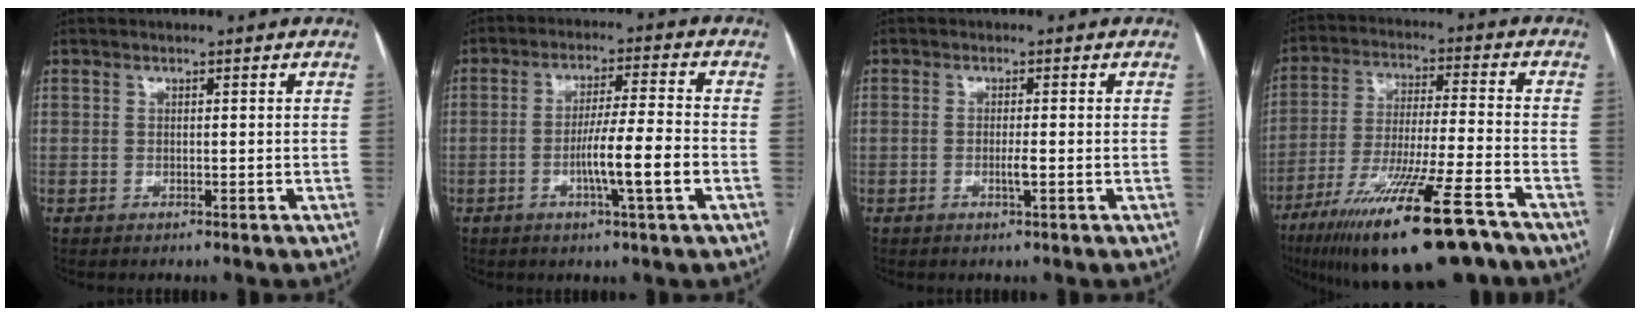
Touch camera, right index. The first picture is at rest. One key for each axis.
{"total": 8.5, "fx": -2.7, "fy": -0.4, "fz": 8.0, "tx": -0.138, "ty": -0.002, "tz": -0.048}
{"total": 1.7, "fx": -0.5, "fy": -0.1, "fz": 1.6, "tx": -0.032, "ty": -0.003, "tz": -0.010}
{"total": 21.0, "fx": -14.1, "fy": 2.2, "fz": 15.4, "tx": -0.244, "ty": -0.041, "tz": -0.237}